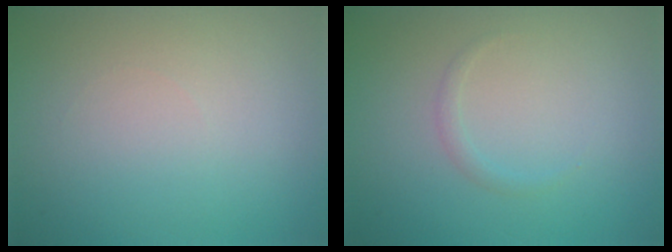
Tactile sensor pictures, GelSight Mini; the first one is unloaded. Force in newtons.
{"total": 0.7, "press": 0.7, "slide": 0.0}